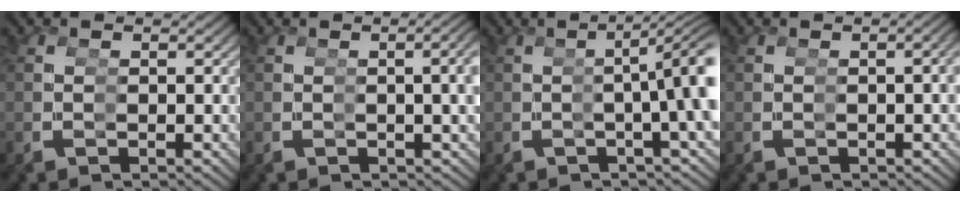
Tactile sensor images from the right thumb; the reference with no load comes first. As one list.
[{"total": 3.6, "force": [0.3, 0.5, 3.6], "torque": [-0.036, 0.016, 0.002]}, {"total": 6.8, "force": [0.2, 1.3, 6.7], "torque": [-0.086, 0.019, -0.003]}, {"total": 1.7, "force": [-0.2, 0.0, 1.7], "torque": [-0.027, 0.005, 0.000]}]